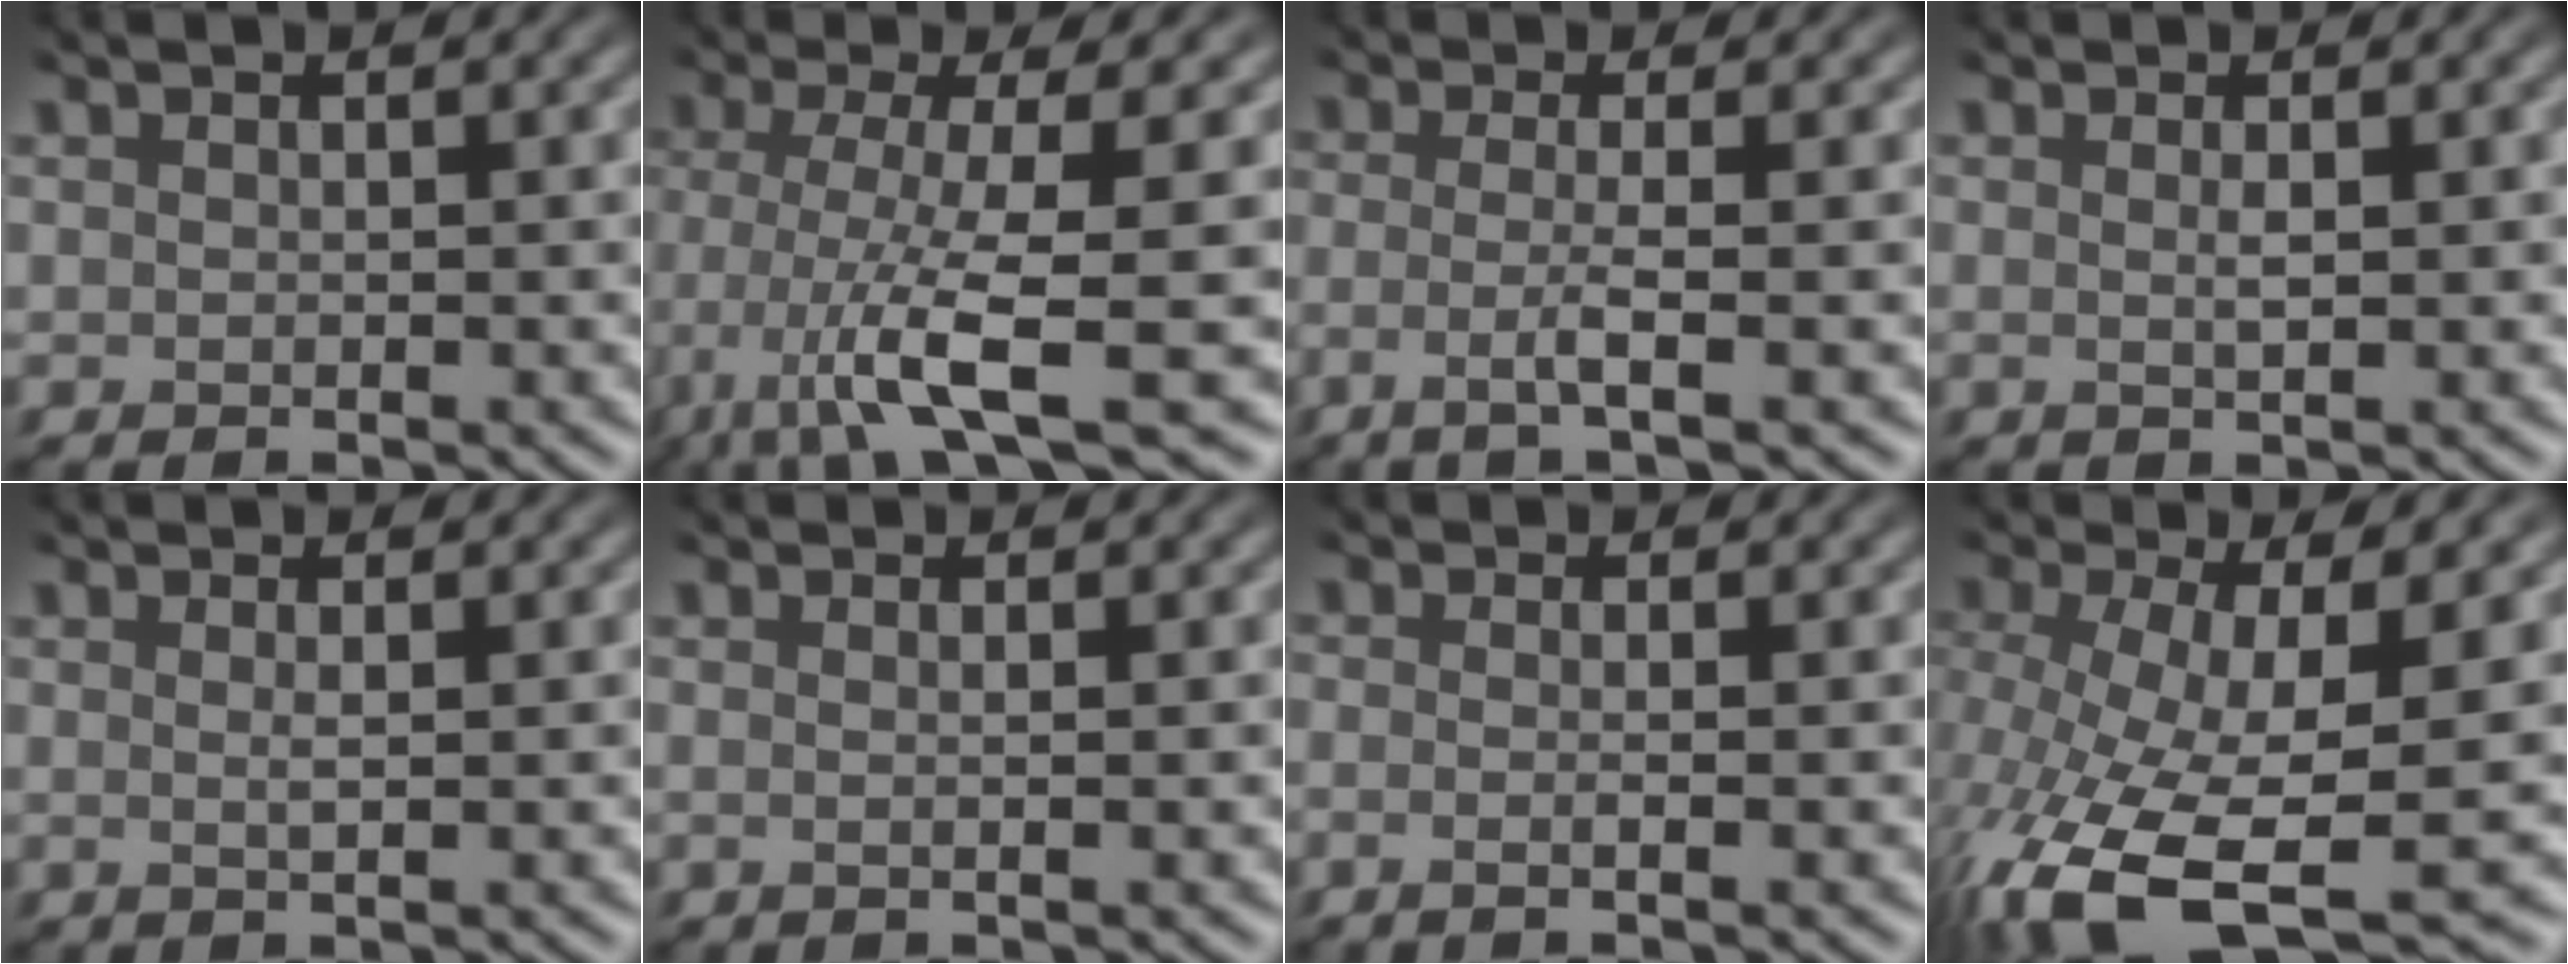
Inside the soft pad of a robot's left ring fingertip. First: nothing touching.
{"total": 8.2, "force": [-3.5, 1.5, 7.3], "torque": [-0.121, -0.015, -0.063]}
{"total": 2.9, "force": [-1.7, 0.4, 2.4], "torque": [-0.042, -0.013, -0.038]}
{"total": 1.0, "force": [0.2, 0.3, 0.9], "torque": [-0.008, 0.000, -0.009]}
{"total": 1.1, "force": [0.4, 0.4, 0.9], "torque": [-0.002, 0.002, -0.009]}
{"total": 1.3, "force": [0.5, 0.6, 1.1], "torque": [0.010, 0.005, -0.021]}
{"total": 1.2, "force": [-0.5, 0.3, 1.1], "torque": [-0.013, -0.007, -0.029]}
{"total": 12.2, "force": [-5.0, 4.4, 10.3], "torque": [-0.211, -0.040, -0.078]}